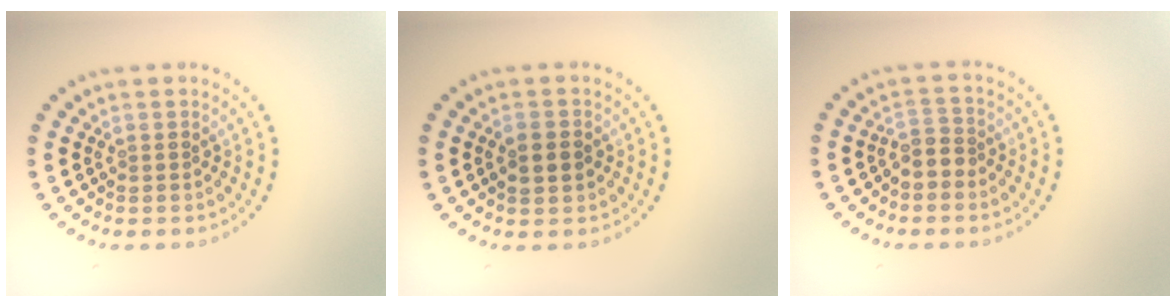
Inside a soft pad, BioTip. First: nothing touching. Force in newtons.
{"total": 2.7, "press": 2.7, "slide": 0.1}
{"total": 1.9, "press": 1.6, "slide": 1.0}